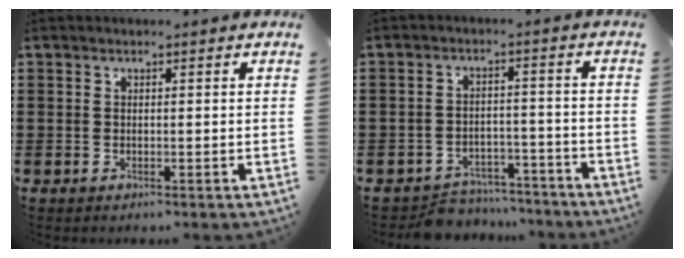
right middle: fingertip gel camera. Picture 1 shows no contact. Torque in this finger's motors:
{"motor_torque": [0.11, 0.02, 0.05, 0.02]}